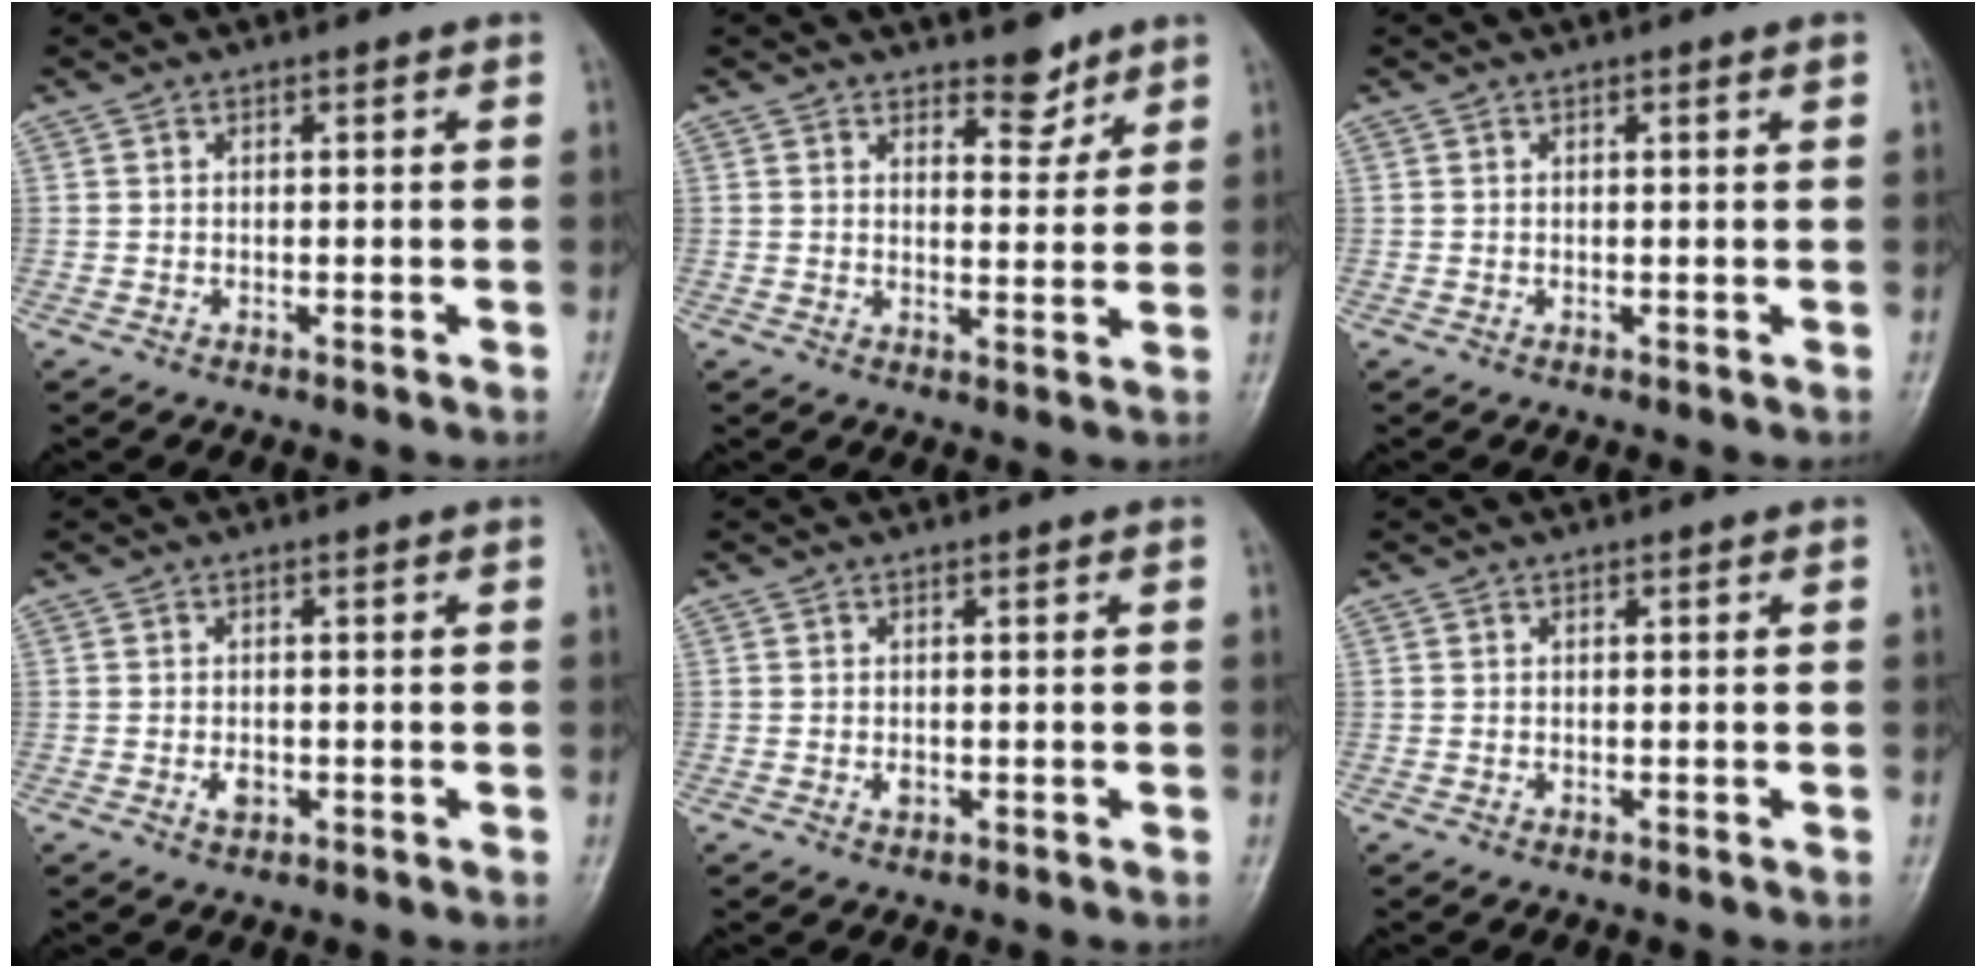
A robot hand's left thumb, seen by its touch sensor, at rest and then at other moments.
{"total": 4.8, "force": [3.7, 2.2, 2.0], "torque": [-0.003, -0.029, 0.056]}
{"total": 0.9, "force": [0.5, 0.0, 0.8], "torque": [-0.014, -0.001, 0.006]}
{"total": 1.8, "force": [-0.5, 1.2, 1.3], "torque": [-0.020, 0.000, -0.007]}
{"total": 1.0, "force": [-0.1, 0.7, 0.7], "torque": [-0.008, -0.001, 0.000]}
{"total": 0.0}